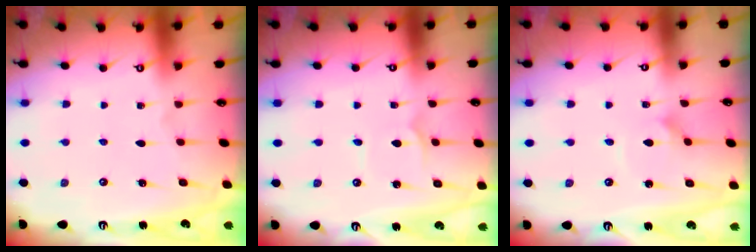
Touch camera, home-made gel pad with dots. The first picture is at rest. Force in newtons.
{"total": 2.6, "press": 2.6, "slide": 0.2}
{"total": 1.8, "press": 1.8, "slide": 0.0}